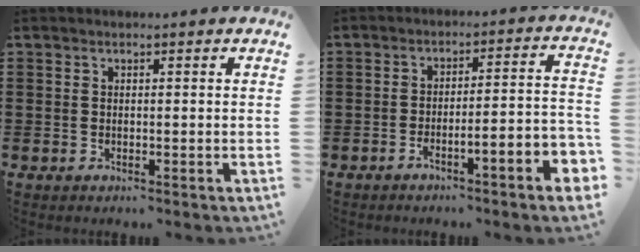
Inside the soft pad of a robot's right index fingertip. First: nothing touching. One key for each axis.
{"total": 4.9, "fx": -3.1, "fy": -0.1, "fz": 3.8, "tx": -0.062, "ty": -0.015, "tz": -0.061}